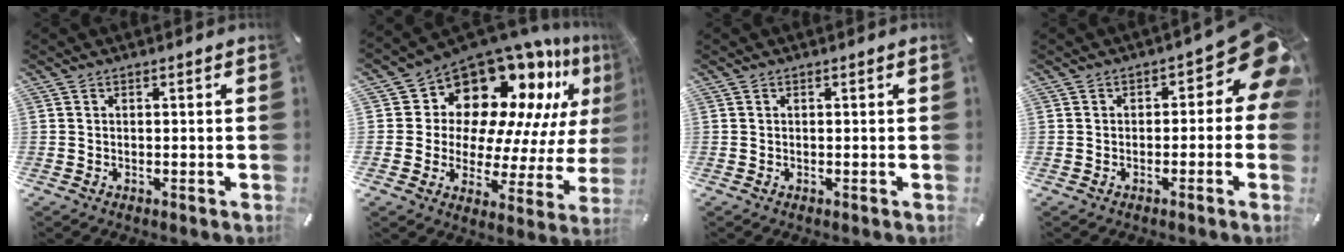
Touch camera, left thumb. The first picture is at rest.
{"total": 15.6, "force": [11.7, 8.9, 5.4], "torque": [-0.087, -0.122, 0.200]}
{"total": 0.0}
{"total": 9.7, "force": [2.5, 4.9, 8.0], "torque": [-0.090, -0.021, 0.042]}